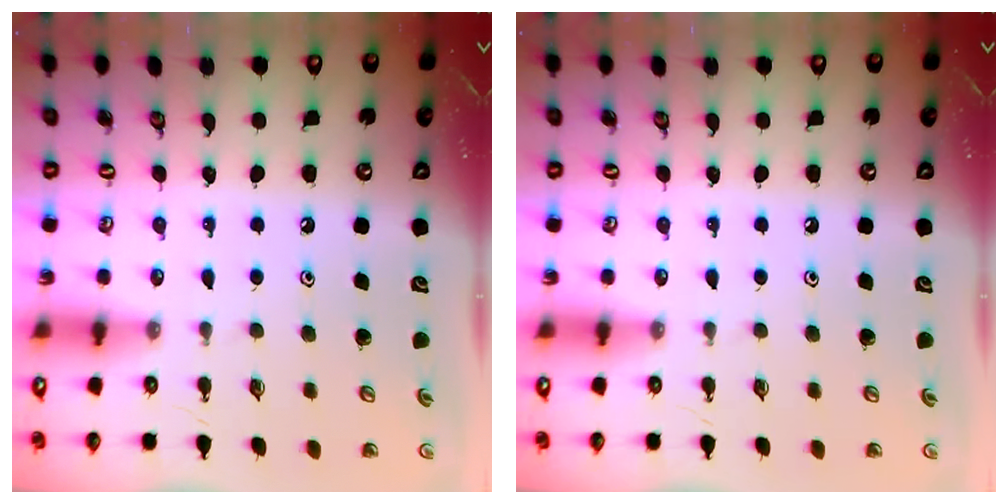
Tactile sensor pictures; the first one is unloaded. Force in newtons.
{"total": 0.0}